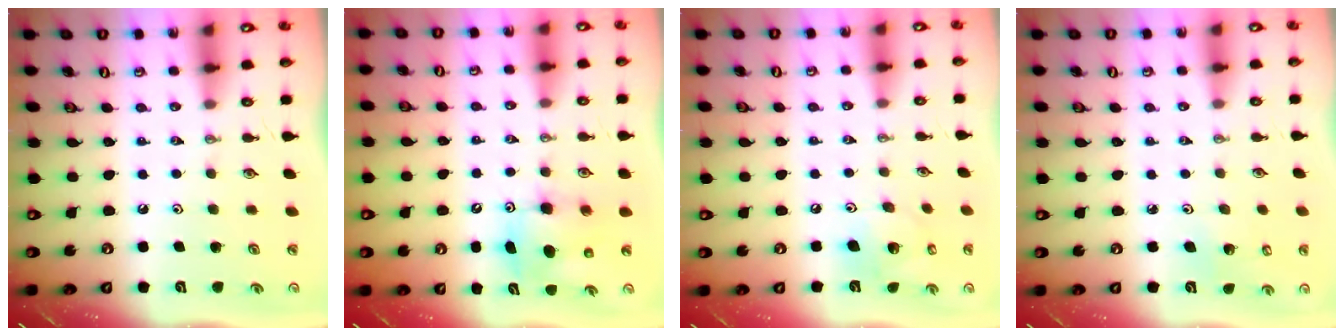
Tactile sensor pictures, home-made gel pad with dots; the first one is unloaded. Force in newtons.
{"total": 8.1, "press": 8.0, "slide": 1.6}
{"total": 12.5, "press": 12.3, "slide": 2.2}
{"total": 3.4, "press": 3.2, "slide": 1.1}